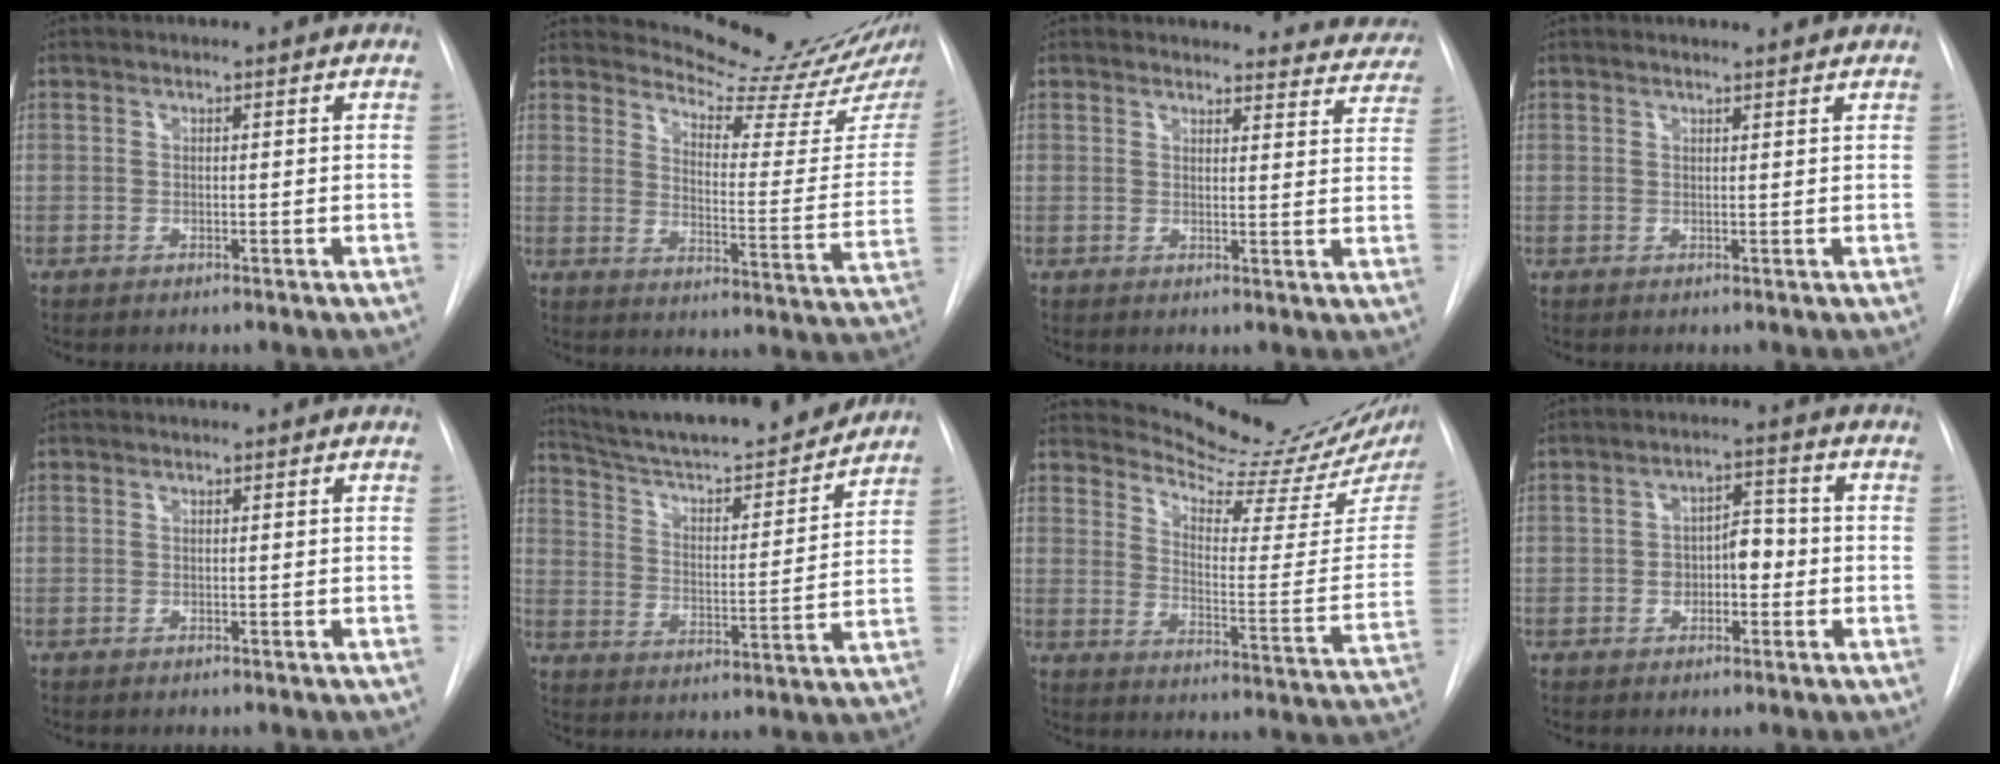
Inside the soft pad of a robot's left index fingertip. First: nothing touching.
{"total": 14.2, "force": [13.7, -0.8, 3.4], "torque": [-0.048, -0.113, 0.171]}
{"total": 8.3, "force": [8.1, 2.0, -0.1], "torque": [0.041, -0.037, 0.056]}
{"total": 1.9, "force": [1.8, -0.3, 0.3], "torque": [-0.006, -0.002, 0.016]}
{"total": 0.0}
{"total": 20.1, "force": [18.3, 2.1, 8.0], "torque": [-0.130, -0.019, 0.272]}
{"total": 16.3, "force": [15.6, -0.1, 4.9], "torque": [-0.077, -0.115, 0.200]}
{"total": 5.1, "force": [-1.6, 2.7, 4.0], "torque": [-0.060, 0.015, -0.024]}